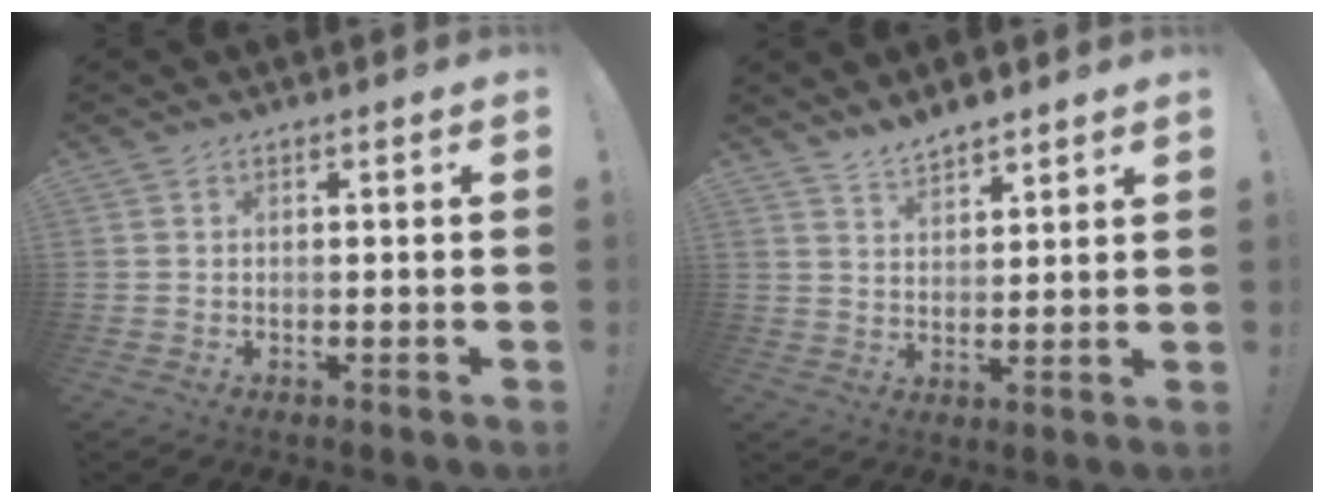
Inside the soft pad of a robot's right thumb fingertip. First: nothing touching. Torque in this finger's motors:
{"motor_torque": [0.02, 0.03, -0.01, 0.01, 0.00]}